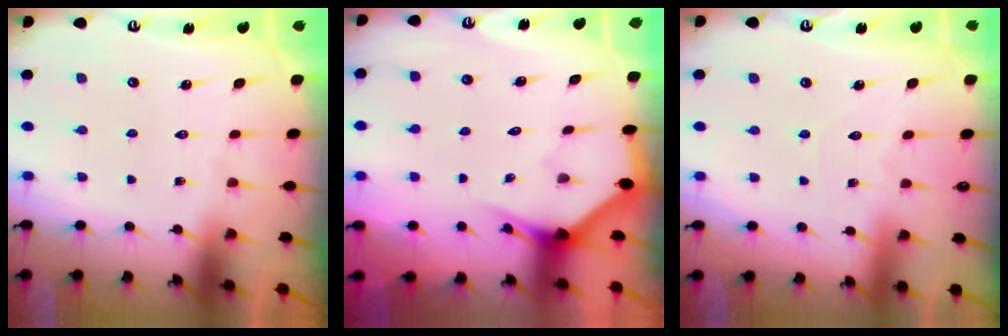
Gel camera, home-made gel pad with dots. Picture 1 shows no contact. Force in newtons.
{"total": 3.0, "press": 3.0, "slide": 0.1}
{"total": 2.9, "press": 2.9, "slide": 0.2}